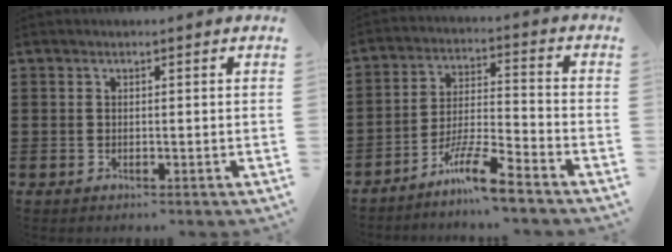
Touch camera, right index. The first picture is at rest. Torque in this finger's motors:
{"motor_torque": [-0.24, 0.35, 0.15, 0.06]}